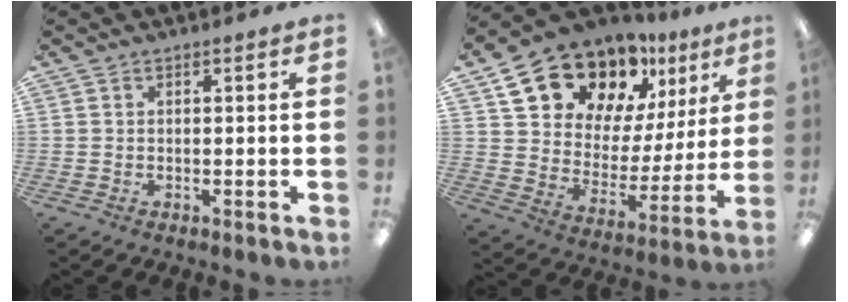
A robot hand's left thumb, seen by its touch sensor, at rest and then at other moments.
{"total": 18.4, "force": [14.3, 9.6, 6.4], "torque": [-0.129, -0.095, 0.262]}